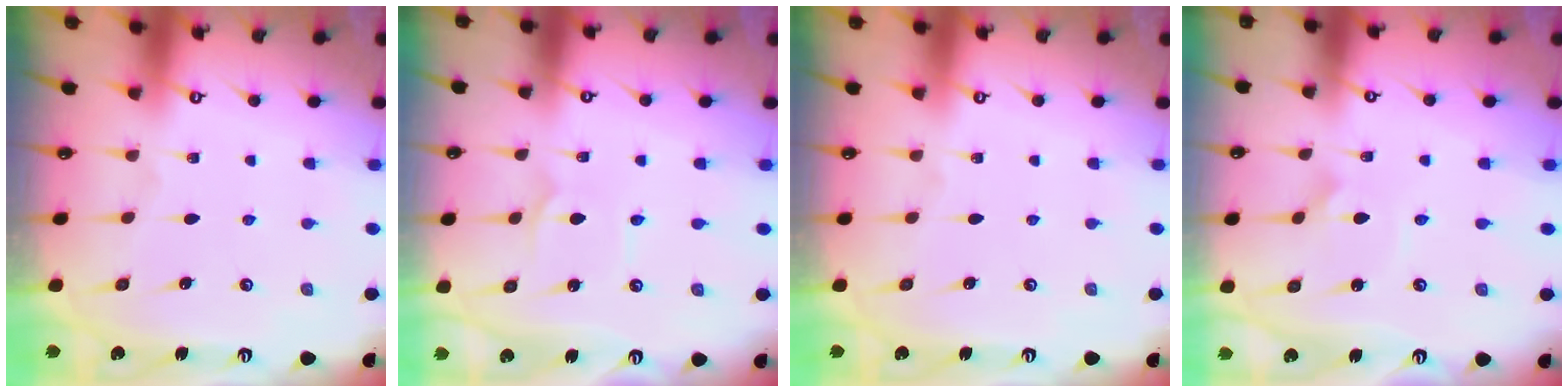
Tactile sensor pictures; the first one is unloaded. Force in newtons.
{"total": 2.6, "press": 2.6, "slide": 0.2}
{"total": 0.0}
{"total": 2.0, "press": 2.0, "slide": 0.1}